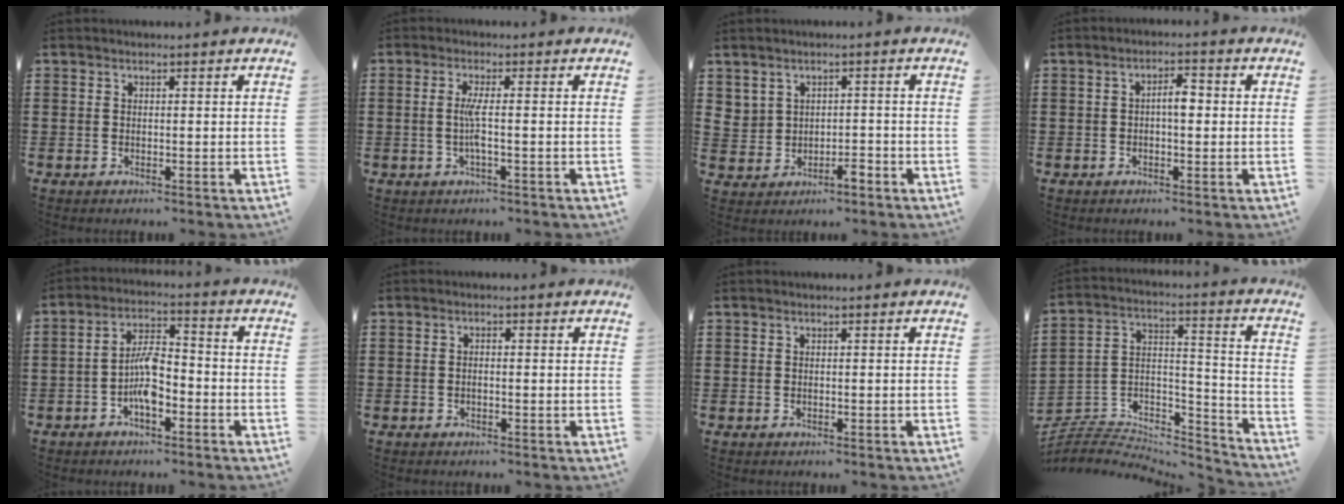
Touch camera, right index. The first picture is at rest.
{"total": 3.3, "force": [-0.4, -0.1, 3.3], "torque": [-0.077, -0.012, -0.015]}
{"total": 2.1, "force": [-0.3, 1.7, 1.2], "torque": [-0.030, 0.003, -0.009]}
{"total": 3.1, "force": [-0.1, 1.1, 2.9], "torque": [-0.053, 0.006, -0.003]}
{"total": 6.6, "force": [-2.5, 2.8, 5.4], "torque": [-0.114, 0.008, -0.051]}
{"total": 0.7, "force": [-0.3, 0.0, 0.6], "torque": [-0.011, -0.005, -0.005]}
{"total": 0.0}
{"total": 4.3, "force": [-3.8, 2.0, 0.7], "torque": [-0.026, -0.008, -0.081]}